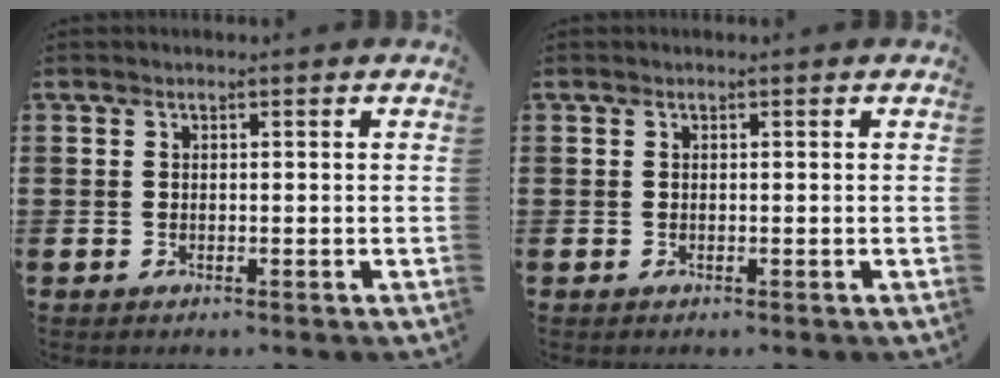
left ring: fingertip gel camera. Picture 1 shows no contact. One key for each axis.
{"total": 0.0}